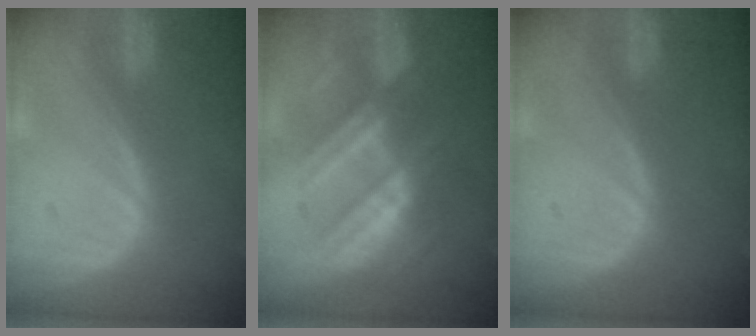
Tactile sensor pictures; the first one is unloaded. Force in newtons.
{"total": 7.4, "press": 7.3, "slide": 1.0}
{"total": 0.0}